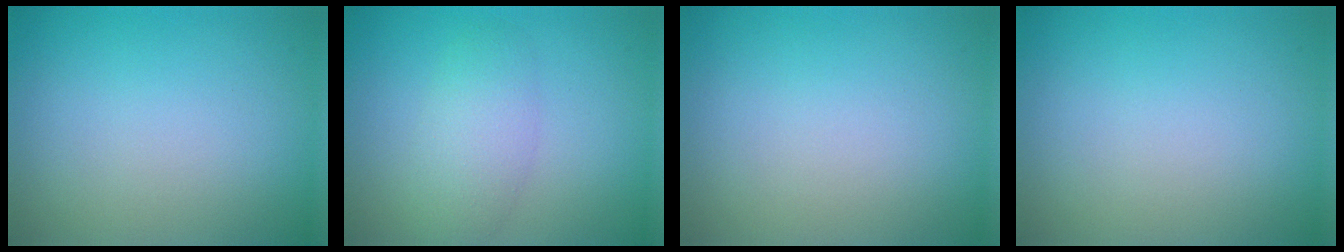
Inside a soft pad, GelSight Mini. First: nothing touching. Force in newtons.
{"total": 3.2, "press": 3.2, "slide": 0.0}
{"total": 0.0}
{"total": 0.0}